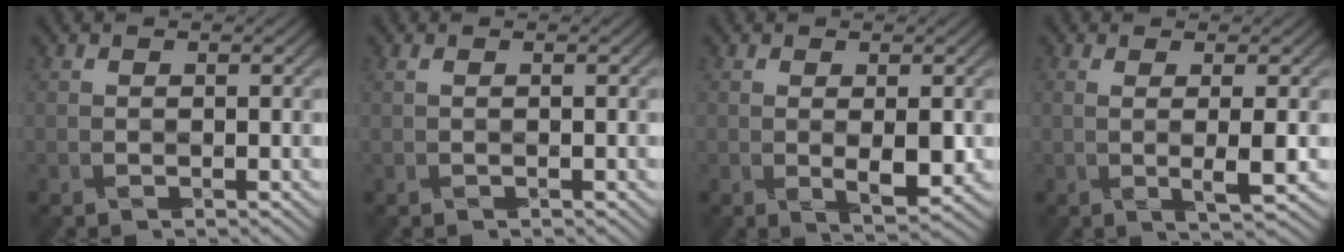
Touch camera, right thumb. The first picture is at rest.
{"total": 0.6, "force": [0.1, 0.1, 0.6], "torque": [-0.012, 0.001, 0.000]}
{"total": 3.2, "force": [0.1, 0.7, 3.2], "torque": [-0.060, -0.005, 0.011]}
{"total": 3.6, "force": [0.1, 0.4, 3.5], "torque": [-0.066, 0.001, 0.006]}